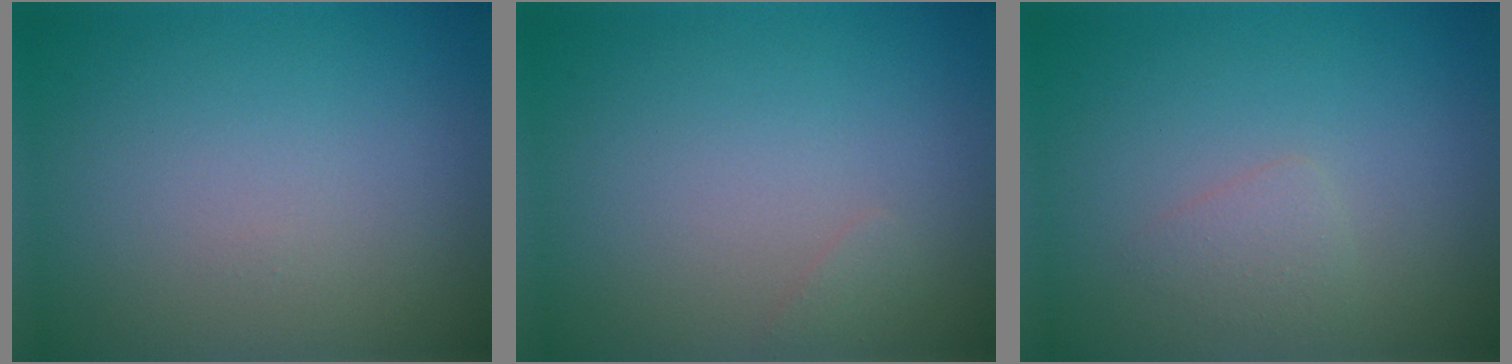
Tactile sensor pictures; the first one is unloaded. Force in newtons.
{"total": 0.5, "press": 0.5, "slide": 0.1}
{"total": 1.2, "press": 1.2, "slide": 0.0}